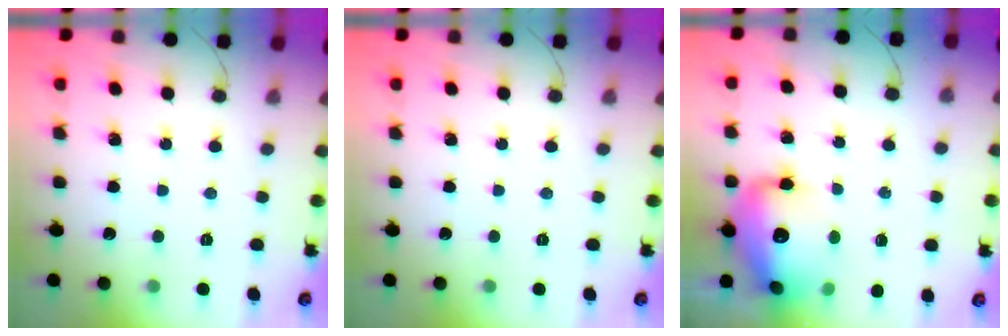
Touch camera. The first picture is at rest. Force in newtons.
{"total": 0.0}
{"total": 19.6, "press": 19.0, "slide": 4.6}